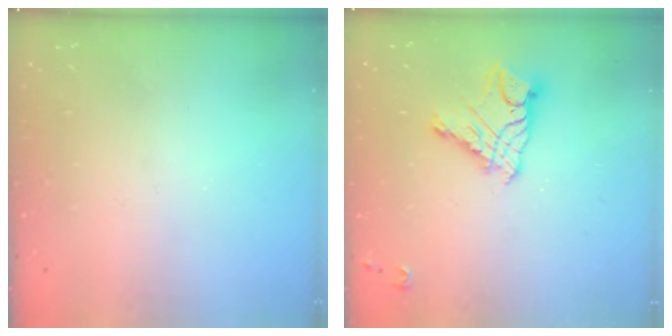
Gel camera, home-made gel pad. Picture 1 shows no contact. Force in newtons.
{"total": 10.8, "press": 10.8, "slide": 1.0}